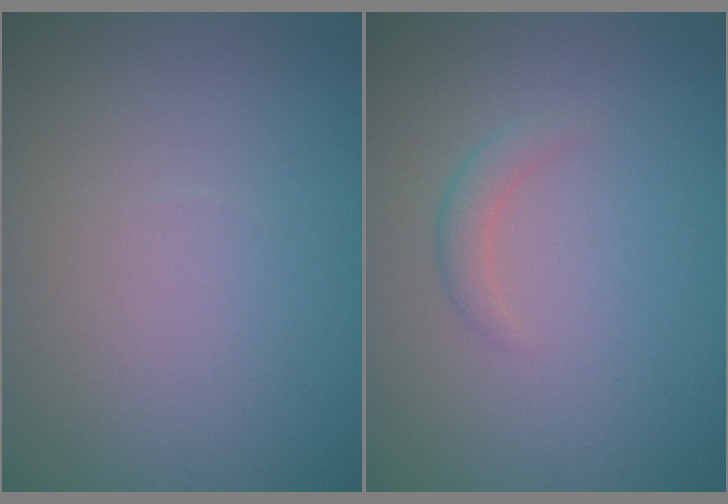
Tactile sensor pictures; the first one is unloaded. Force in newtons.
{"total": 1.3, "press": 1.3, "slide": 0.1}